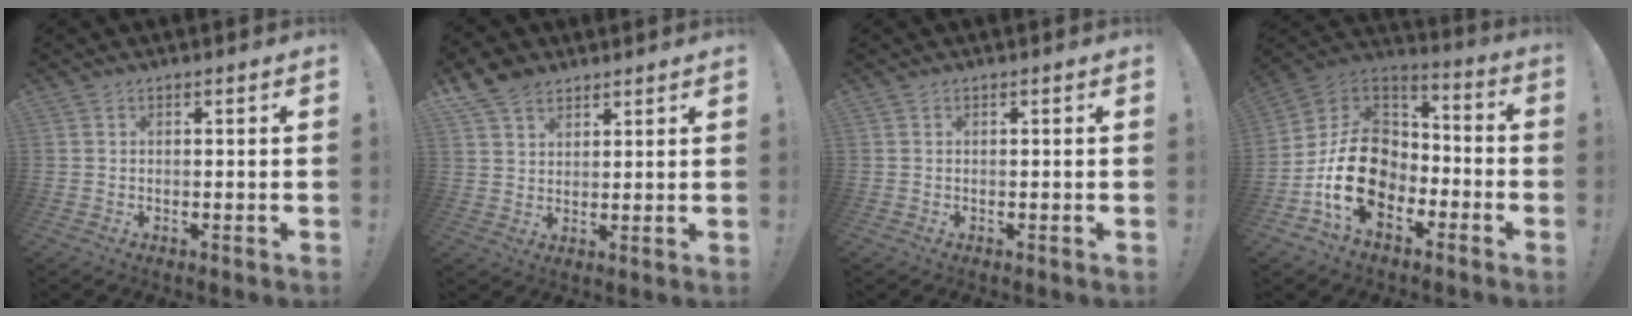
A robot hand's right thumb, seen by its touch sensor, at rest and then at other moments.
{"total": 7.9, "force": [5.5, 4.9, 2.7], "torque": [-0.046, -0.026, 0.109]}
{"total": 0.0}
{"total": 18.9, "force": [-5.9, 13.8, 11.5], "torque": [-0.212, 0.036, -0.092]}